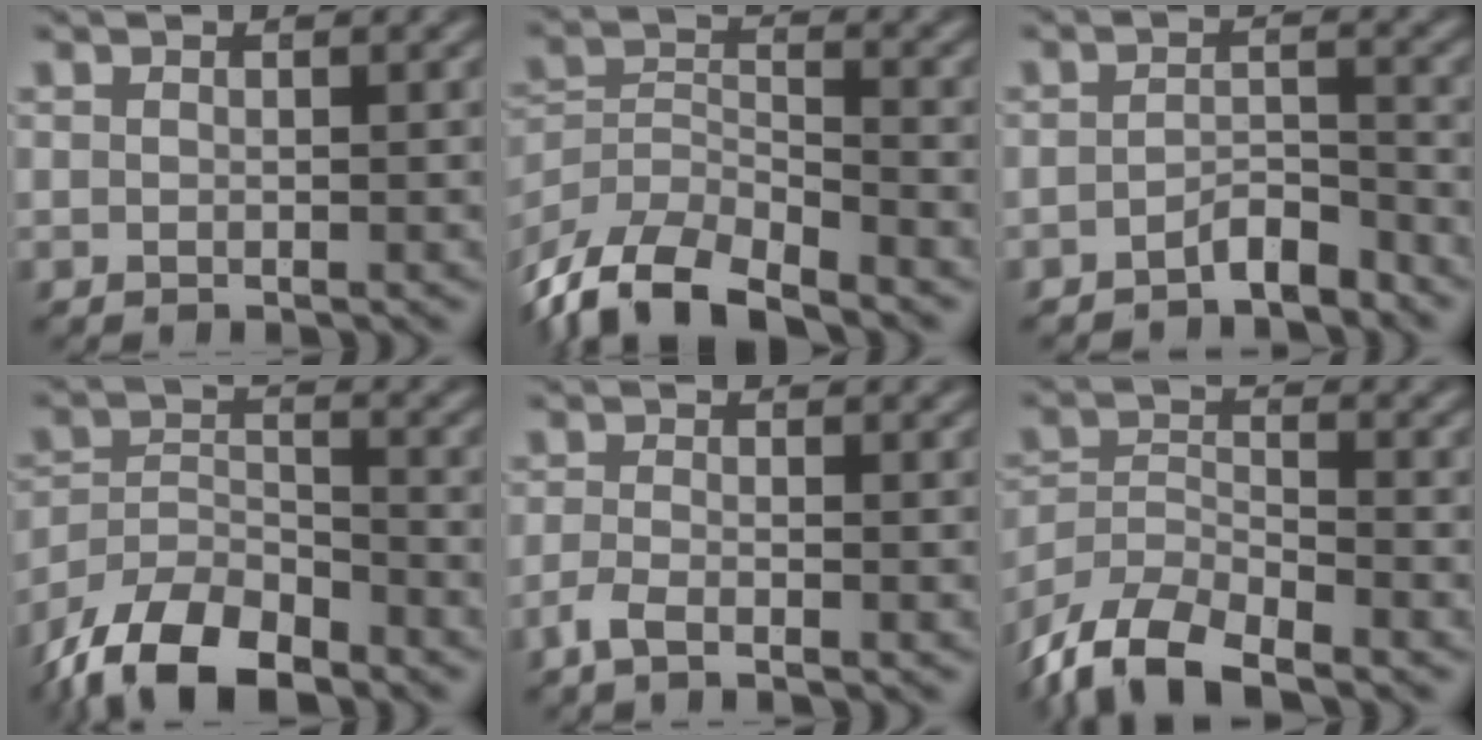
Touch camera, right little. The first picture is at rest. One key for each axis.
{"total": 10.1, "fx": -5.7, "fy": 6.5, "fz": 5.2, "tx": -0.115, "ty": -0.047, "tz": -0.080}
{"total": 2.9, "fx": -2.6, "fy": 0.6, "fz": 1.0, "tx": -0.001, "ty": -0.005, "tz": -0.047}
{"total": 8.2, "fx": -5.8, "fy": 4.2, "fz": 3.9, "tx": -0.072, "ty": -0.026, "tz": -0.087}
{"total": 1.9, "fx": -1.7, "fy": -0.1, "fz": 0.9, "tx": -0.020, "ty": -0.007, "tz": -0.031}
{"total": 8.0, "fx": -5.2, "fy": 4.6, "fz": 4.0, "tx": -0.085, "ty": -0.032, "tz": -0.078}